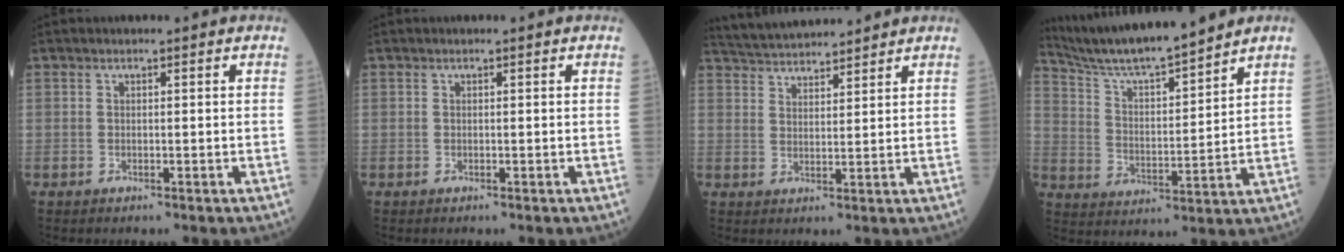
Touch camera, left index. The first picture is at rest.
{"total": 0.0}
{"total": 9.1, "force": [8.8, 0.7, 2.4], "torque": [-0.054, 0.029, 0.149]}
{"total": 13.4, "force": [12.4, -0.7, 5.1], "torque": [-0.101, 0.003, 0.219]}